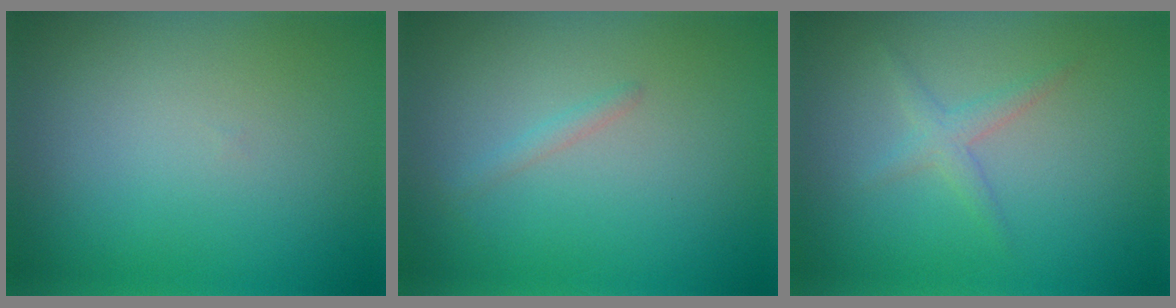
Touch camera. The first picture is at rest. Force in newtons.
{"total": 0.8, "press": 0.8, "slide": 0.1}
{"total": 1.6, "press": 1.6, "slide": 0.1}